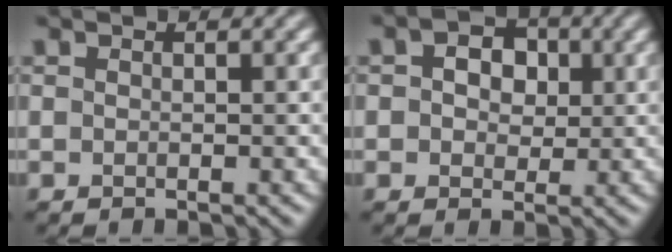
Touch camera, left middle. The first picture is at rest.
{"total": 3.8, "force": [1.0, 2.8, 2.5], "torque": [-0.032, 0.009, 0.000]}